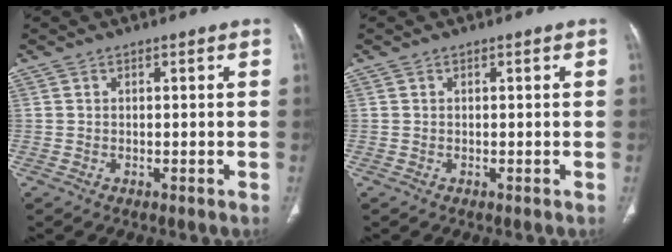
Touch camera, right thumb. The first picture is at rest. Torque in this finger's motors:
{"motor_torque": [0.05, 0.04, 0.32, -0.32, 0.00]}